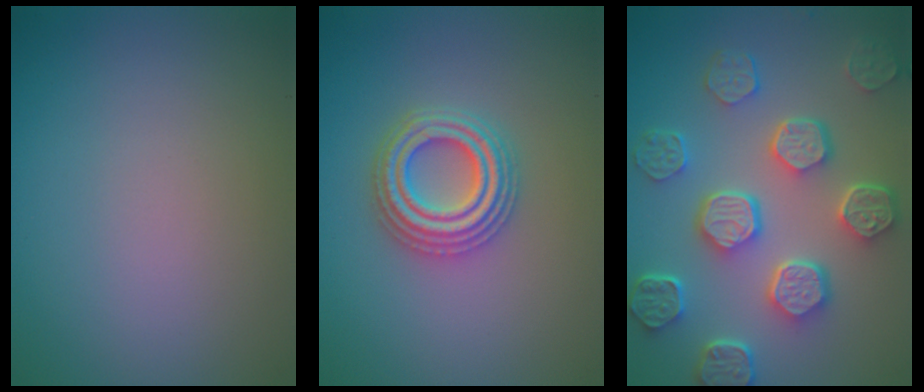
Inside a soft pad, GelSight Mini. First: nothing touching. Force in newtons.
{"total": 4.3, "press": 4.2, "slide": 0.8}
{"total": 7.6, "press": 5.9, "slide": 4.8}